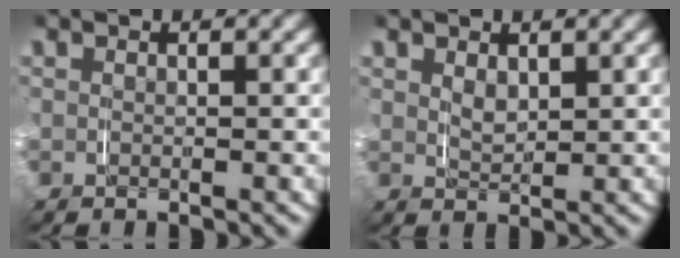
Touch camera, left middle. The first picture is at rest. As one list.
[{"total": 1.5, "force": [1.0, 0.7, 0.9], "torque": [-0.021, -0.011, 0.024]}]